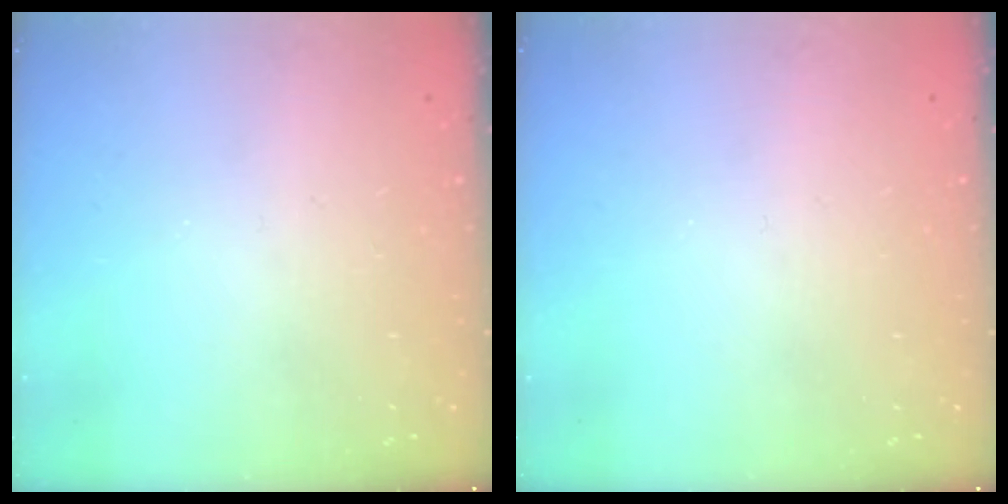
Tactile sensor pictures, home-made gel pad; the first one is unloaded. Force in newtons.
{"total": 0.0}